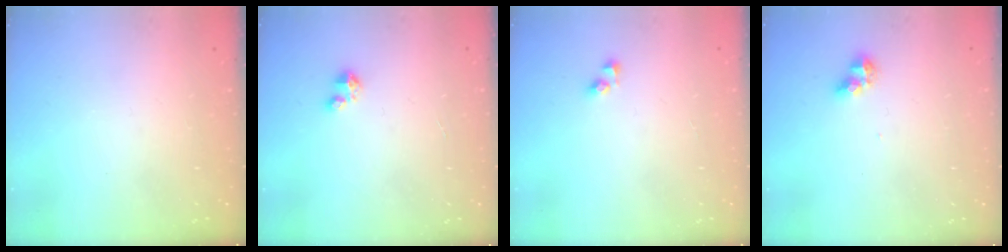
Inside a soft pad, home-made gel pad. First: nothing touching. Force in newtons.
{"total": 4.1, "press": 4.0, "slide": 0.4}
{"total": 3.8, "press": 3.8, "slide": 0.5}
{"total": 5.0, "press": 5.0, "slide": 0.3}